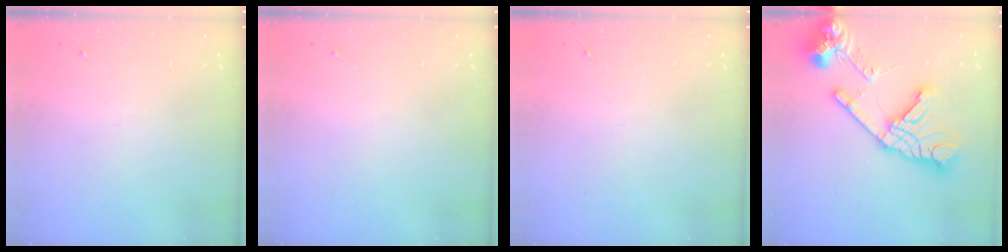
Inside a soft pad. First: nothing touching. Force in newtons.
{"total": 0.0}
{"total": 0.0}
{"total": 26.8, "press": 26.6, "slide": 3.3}